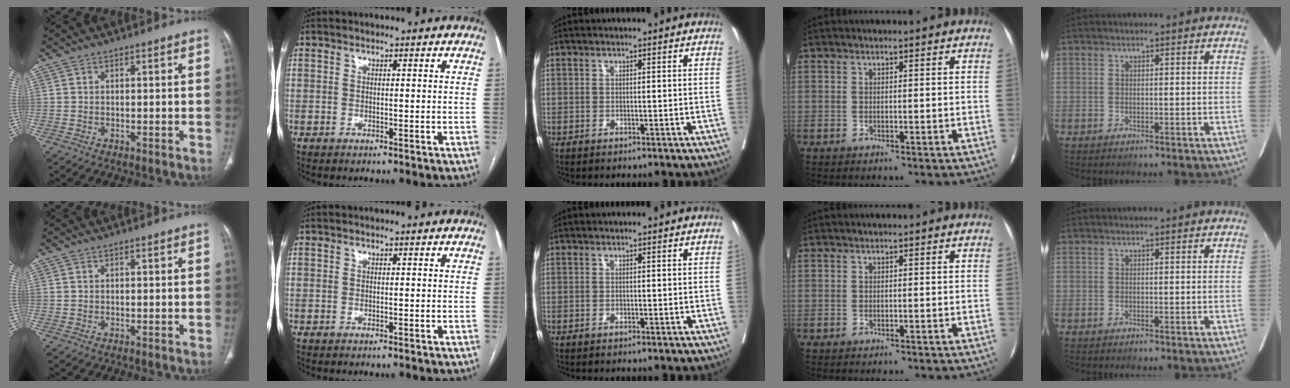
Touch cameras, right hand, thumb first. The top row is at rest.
{}